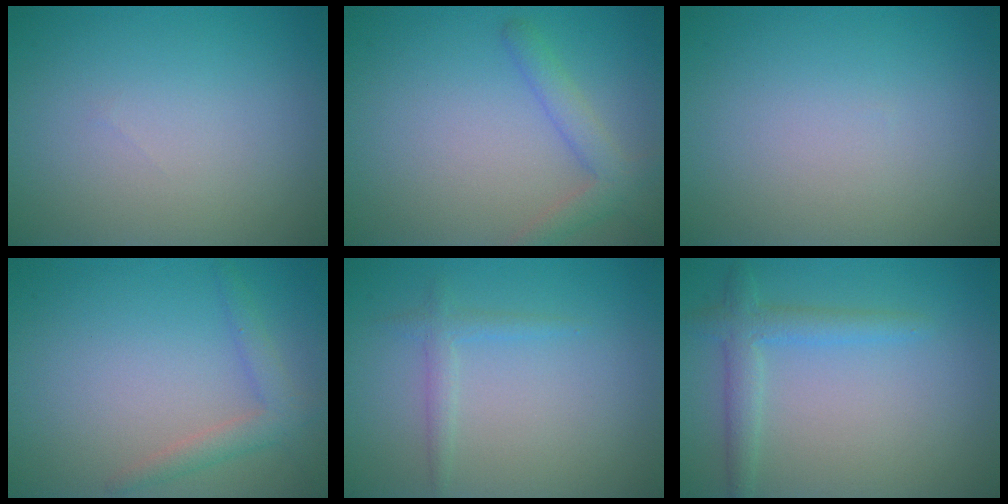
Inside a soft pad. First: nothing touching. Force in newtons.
{"total": 2.6, "press": 2.6, "slide": 0.2}
{"total": 0.0}
{"total": 2.3, "press": 2.3, "slide": 0.1}
{"total": 1.3, "press": 1.3, "slide": 0.0}
{"total": 2.7, "press": 2.7, "slide": 0.1}